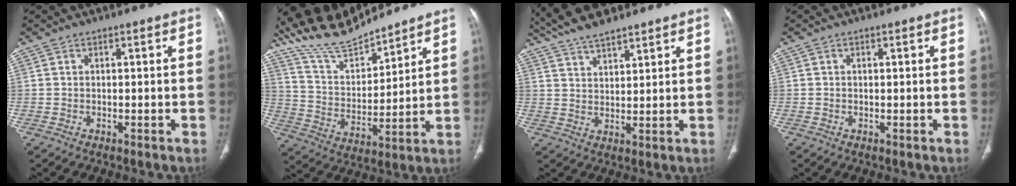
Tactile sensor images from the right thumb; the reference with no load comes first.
{"total": 17.3, "force": [15.7, 4.7, 5.6], "torque": [-0.071, -0.084, 0.298]}
{"total": 9.8, "force": [8.4, 2.5, 4.5], "torque": [-0.070, -0.022, 0.155]}
{"total": 0.0}